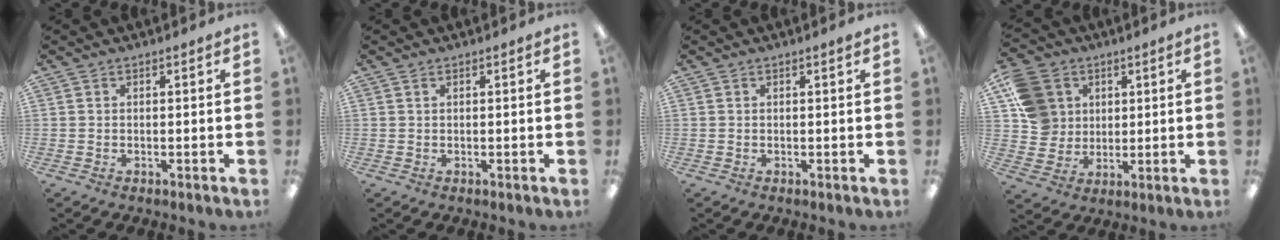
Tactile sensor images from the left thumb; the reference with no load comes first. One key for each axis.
{"total": 0.5, "fx": 0.3, "fy": 0.2, "fz": 0.4, "tx": -0.009, "ty": 0.003, "tz": 0.005}
{"total": 0.5, "fx": 0.3, "fy": 0.0, "fz": 0.4, "tx": -0.007, "ty": 0.002, "tz": 0.005}
{"total": 11.3, "fx": 4.4, "fy": 9.6, "fz": 3.9, "tx": -0.095, "ty": -0.003, "tz": 0.094}